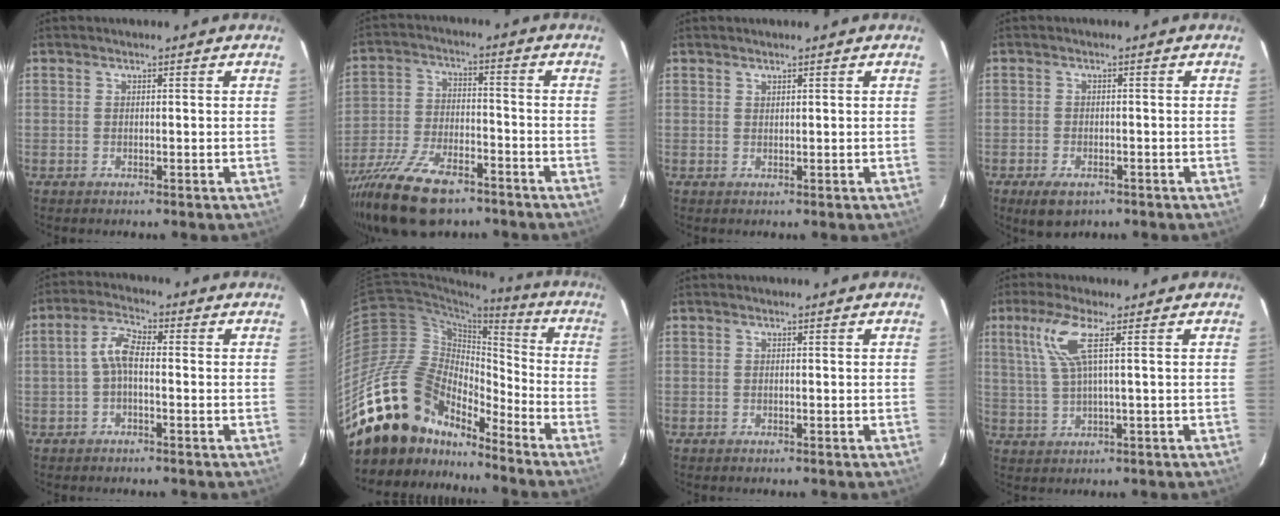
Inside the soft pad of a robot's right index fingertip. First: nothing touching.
{"total": 17.1, "force": [-12.4, 7.0, 9.5], "torque": [-0.210, -0.032, -0.220]}
{"total": 0.5, "force": [0.5, 0.1, 0.0], "torque": [0.001, 0.000, 0.011]}
{"total": 4.8, "force": [-3.0, 2.6, 2.8], "torque": [-0.062, -0.014, -0.047]}
{"total": 4.3, "force": [-0.8, 1.7, 3.8], "torque": [-0.085, 0.017, -0.019]}
{"total": 22.5, "force": [-17.7, 10.7, 8.7], "torque": [-0.165, 0.012, -0.307]}
{"total": 0.0}
{"total": 6.5, "force": [2.4, 0.1, 6.0], "torque": [-0.127, 0.004, 0.057]}